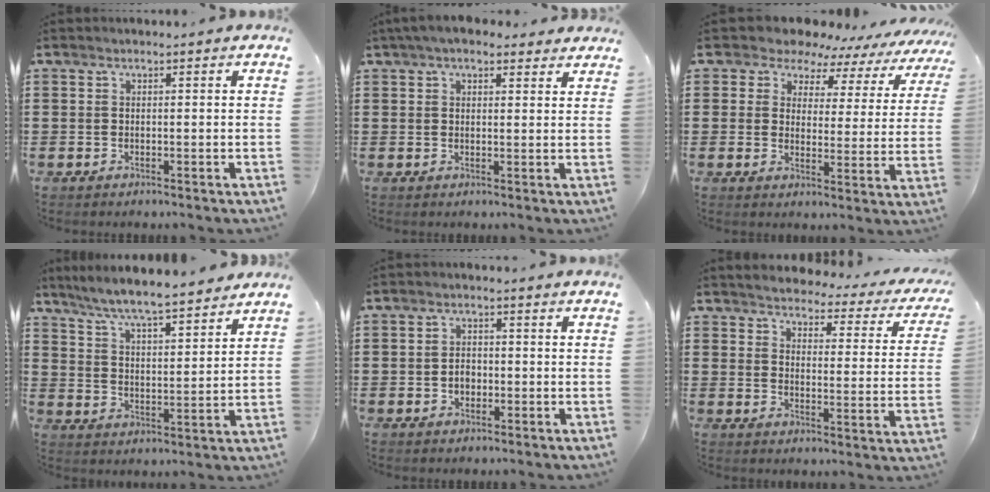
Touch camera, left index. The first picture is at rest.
{"total": 4.1, "force": [3.4, 1.2, 2.0], "torque": [-0.048, 0.000, 0.063]}
{"total": 5.9, "force": [5.2, 2.4, 1.1], "torque": [-0.055, -0.028, 0.089]}
{"total": 6.4, "force": [5.9, 0.1, 2.4], "torque": [-0.071, -0.030, 0.103]}
{"total": 2.1, "force": [-0.5, 1.6, 1.3], "torque": [-0.029, 0.003, -0.011]}
{"total": 2.9, "force": [2.8, 0.0, 0.6], "torque": [-0.034, -0.025, 0.040]}